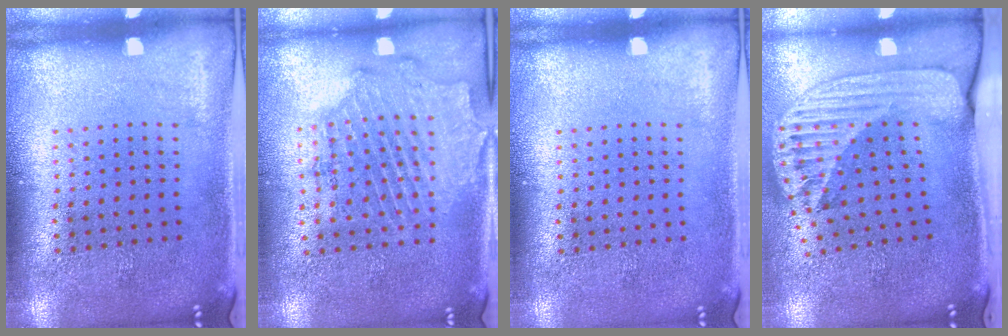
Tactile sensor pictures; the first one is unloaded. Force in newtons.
{"total": 1.9, "press": 1.7, "slide": 0.9}
{"total": 0.0}
{"total": 2.6, "press": 1.8, "slide": 1.8}